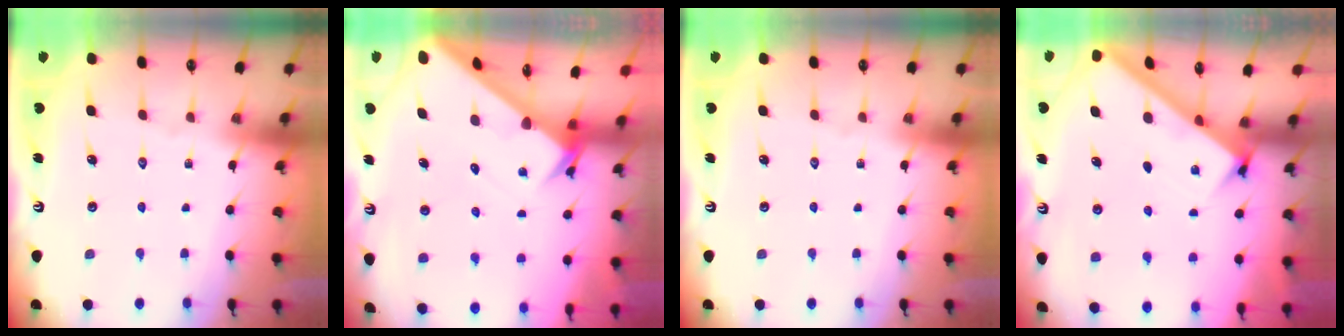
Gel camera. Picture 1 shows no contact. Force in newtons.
{"total": 2.7, "press": 2.7, "slide": 0.2}
{"total": 0.0}
{"total": 2.9, "press": 2.9, "slide": 0.1}